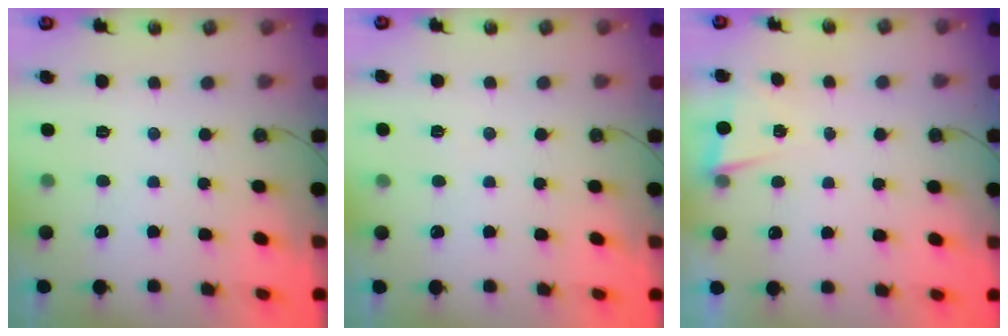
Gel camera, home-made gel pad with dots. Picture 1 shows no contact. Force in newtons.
{"total": 5.3, "press": 3.2, "slide": 4.2}
{"total": 2.8, "press": 2.6, "slide": 1.0}